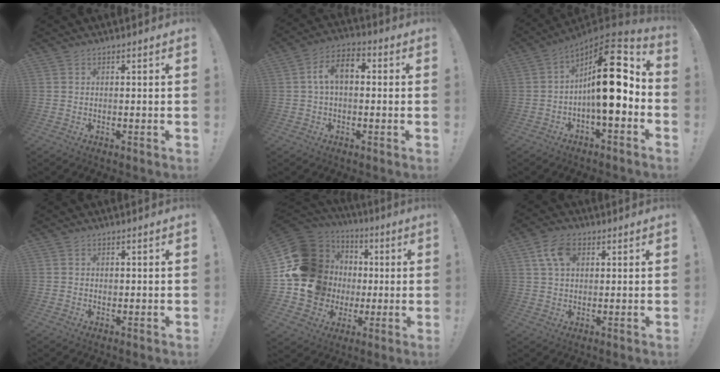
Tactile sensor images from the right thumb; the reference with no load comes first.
{"total": 8.3, "force": [1.1, 4.6, 6.8], "torque": [-0.118, 0.011, 0.020]}
{"total": 19.2, "force": [1.2, 6.7, 17.9], "torque": [-0.271, 0.001, 0.016]}
{"total": 0.7, "force": [-0.1, 0.6, 0.2], "torque": [-0.008, 0.003, -0.002]}
{"total": 21.7, "force": [1.7, 19.3, 9.8], "torque": [-0.166, -0.008, 0.086]}
{"total": 9.1, "force": [3.3, 5.9, 6.1], "torque": [-0.099, 0.005, 0.064]}